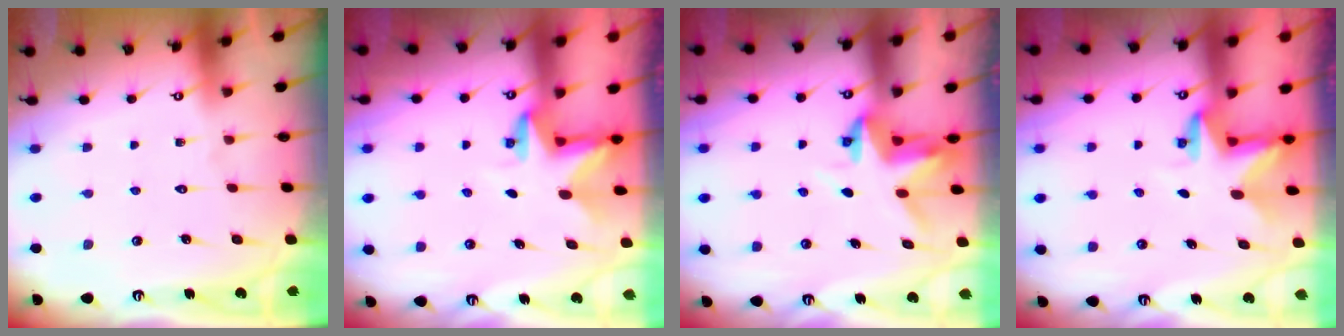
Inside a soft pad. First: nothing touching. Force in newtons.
{"total": 2.9, "press": 2.9, "slide": 0.2}
{"total": 4.3, "press": 4.3, "slide": 0.2}
{"total": 2.9, "press": 2.9, "slide": 0.2}